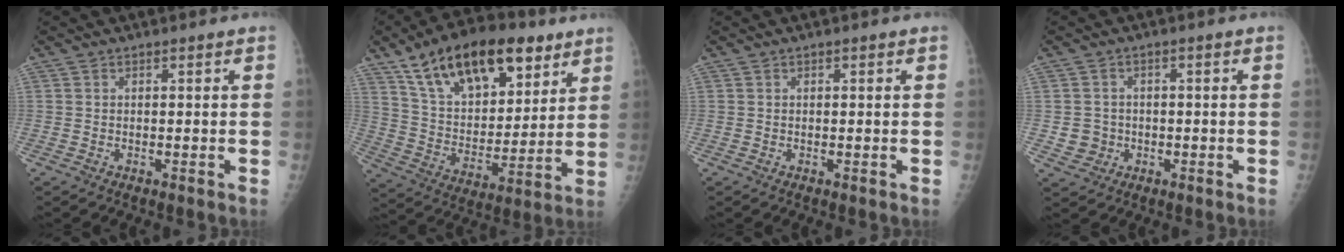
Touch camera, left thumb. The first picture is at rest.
{"total": 24.2, "force": [14.1, 12.0, 15.6], "torque": [-0.223, -0.030, 0.244]}
{"total": 0.0}
{"total": 3.6, "force": [-0.8, 3.5, 0.5], "torque": [0.008, 0.006, -0.010]}